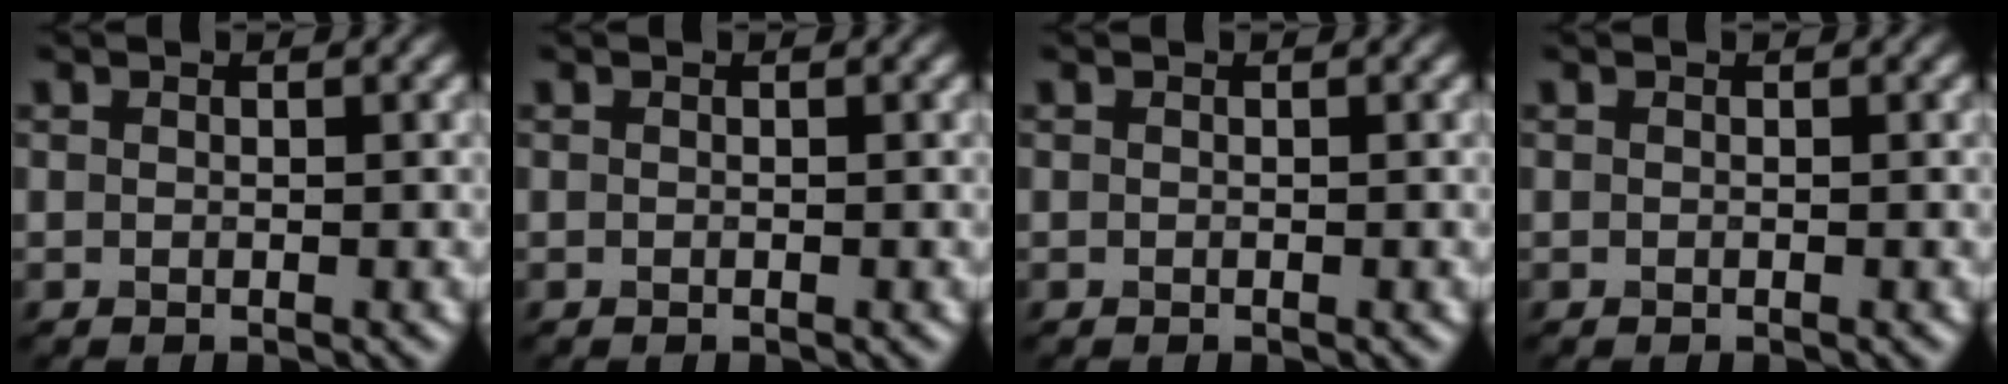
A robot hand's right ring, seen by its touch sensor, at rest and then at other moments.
{"total": 0.0}
{"total": 0.0}
{"total": 0.0}